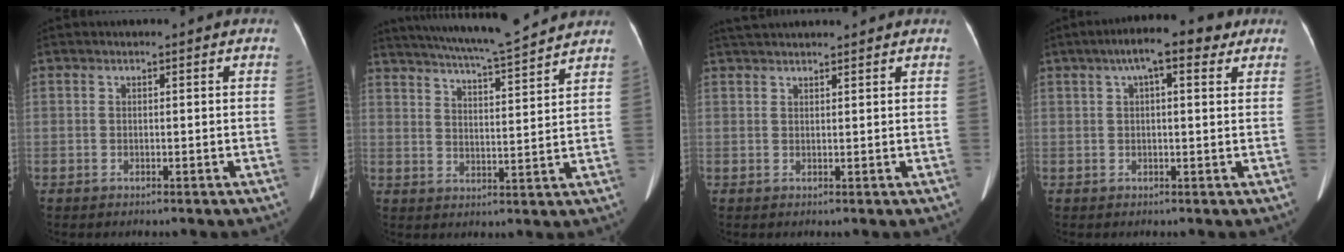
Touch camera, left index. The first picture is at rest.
{"total": 15.1, "force": [13.7, 0.0, 6.4], "torque": [-0.112, -0.003, 0.199]}
{"total": 6.8, "force": [6.3, 0.6, 2.6], "torque": [-0.038, 0.029, 0.094]}
{"total": 7.3, "force": [3.9, 1.8, 6.0], "torque": [-0.094, 0.021, 0.055]}